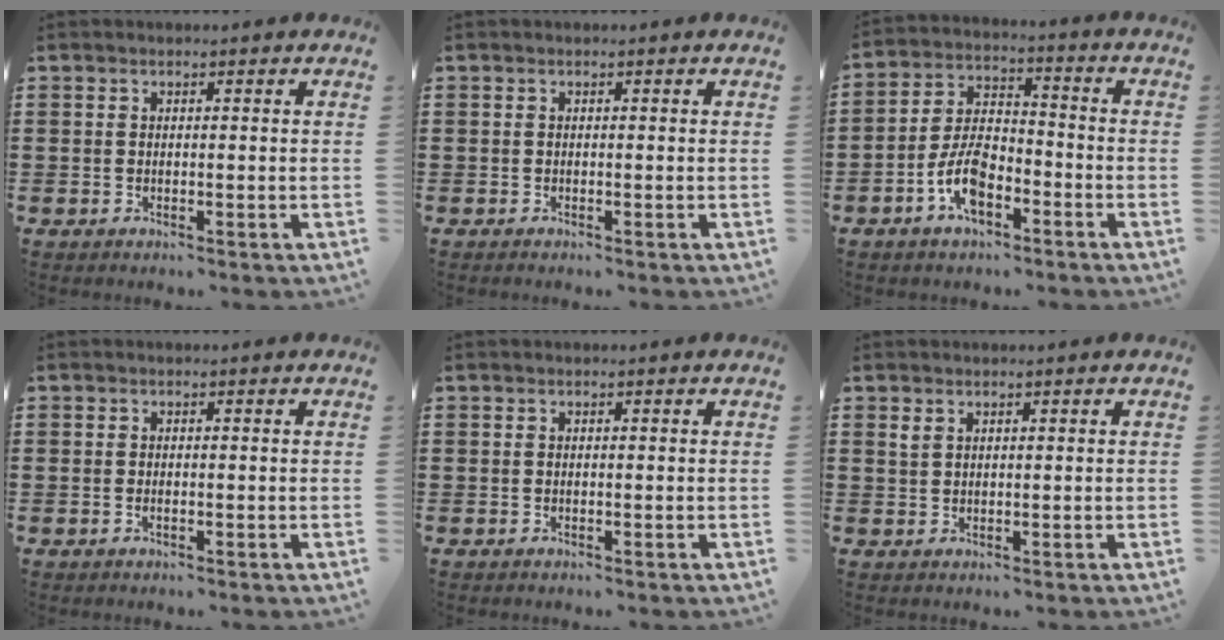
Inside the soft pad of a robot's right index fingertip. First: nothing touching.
{"total": 0.0}
{"total": 7.8, "force": [-3.7, 3.9, 5.7], "torque": [-0.125, 0.008, -0.072]}
{"total": 0.6, "force": [-0.2, 0.2, 0.5], "torque": [-0.012, -0.003, -0.003]}
{"total": 0.0}
{"total": 1.4, "force": [0.8, 0.9, 0.7], "torque": [-0.017, 0.003, 0.015]}